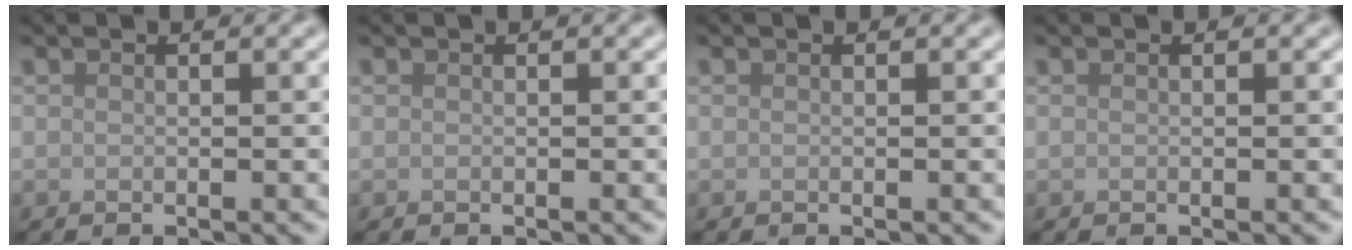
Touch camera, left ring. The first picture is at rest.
{"total": 0.0}
{"total": 0.0}
{"total": 0.0}